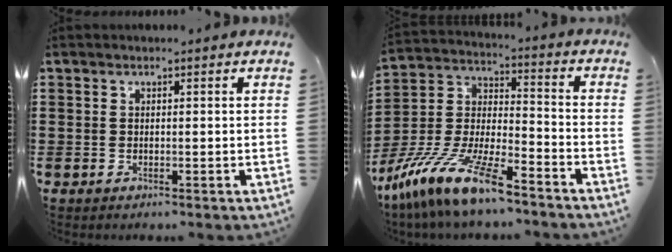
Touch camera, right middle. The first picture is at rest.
{"total": 13.5, "force": [-10.9, 1.6, 7.8], "torque": [-0.165, 0.020, -0.211]}